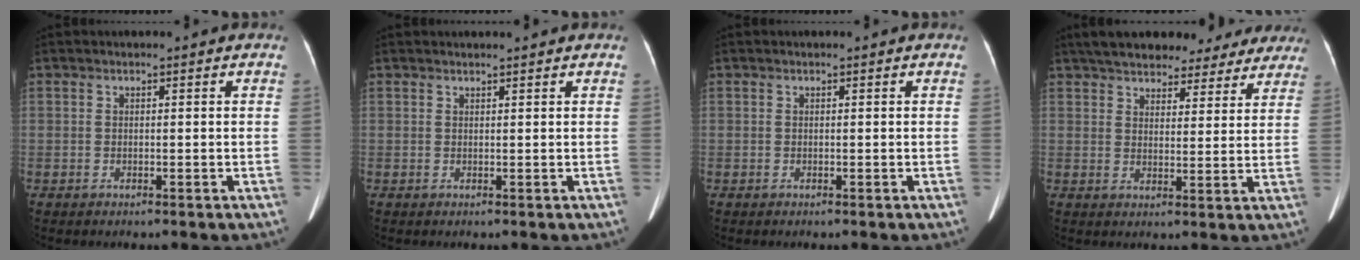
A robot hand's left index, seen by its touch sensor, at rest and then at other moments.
{"total": 2.2, "force": [2.1, -0.1, 0.8], "torque": [-0.010, 0.004, 0.024]}
{"total": 0.0}
{"total": 22.5, "force": [19.3, 7.4, 8.9], "torque": [-0.130, 0.019, 0.239]}